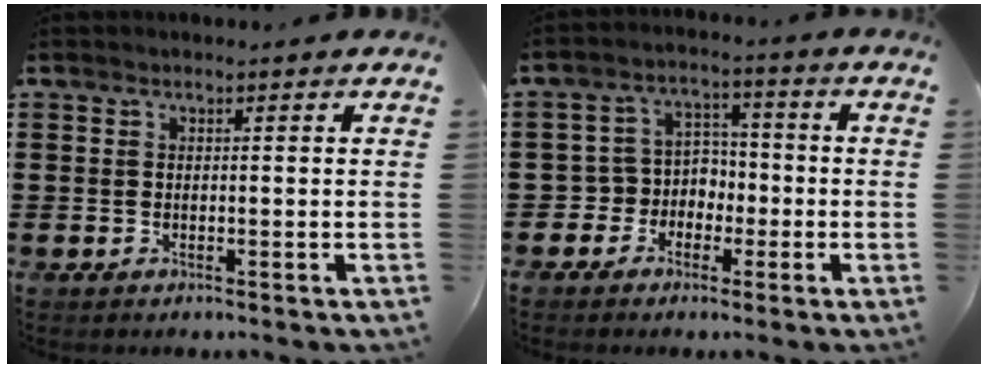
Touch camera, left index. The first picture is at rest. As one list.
[{"total": 4.8, "force": [-2.1, 4.2, 0.6], "torque": [-0.030, 0.010, -0.046]}]